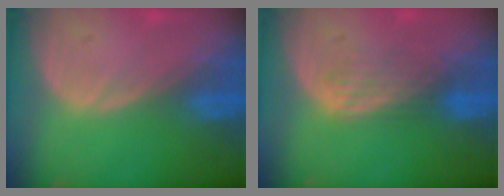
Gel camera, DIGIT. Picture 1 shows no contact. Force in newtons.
{"total": 3.8, "press": 3.2, "slide": 1.9}